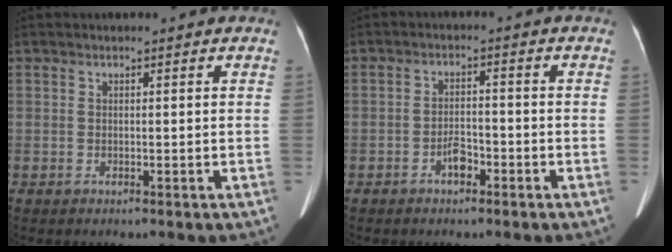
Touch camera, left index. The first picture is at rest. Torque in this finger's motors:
{"motor_torque": [0.02, 0.02, 0.01, 0.03]}